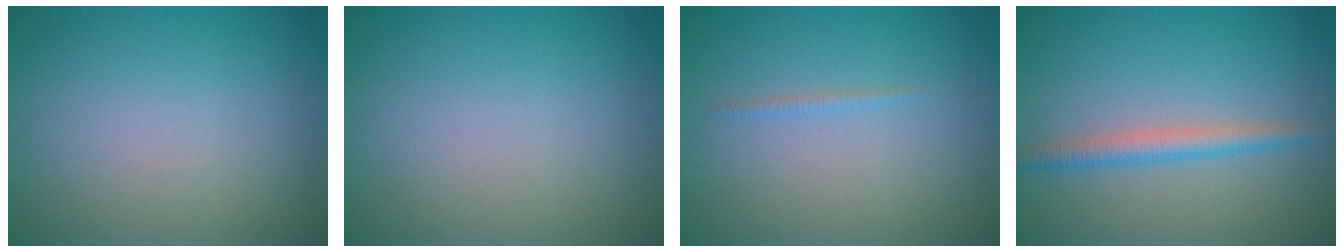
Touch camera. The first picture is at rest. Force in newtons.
{"total": 0.0}
{"total": 0.6, "press": 0.6, "slide": 0.1}
{"total": 2.3, "press": 2.3, "slide": 0.1}